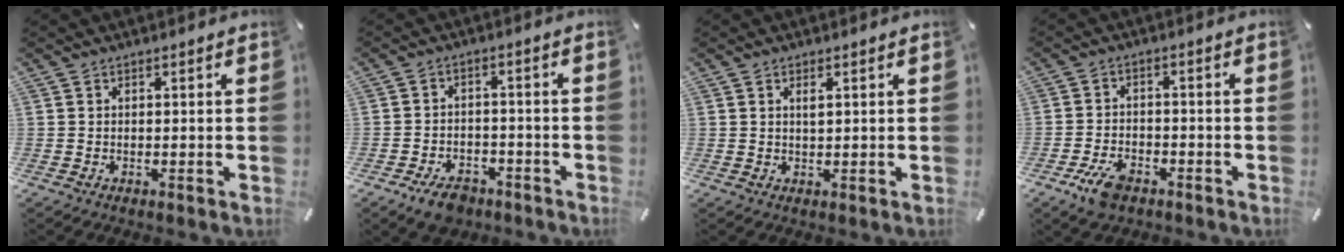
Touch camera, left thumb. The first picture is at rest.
{"total": 5.6, "force": [-4.0, 3.1, 2.3], "torque": [-0.036, 0.025, -0.072]}
{"total": 1.5, "force": [0.6, 0.5, 1.3], "torque": [-0.028, 0.002, 0.009]}
{"total": 6.6, "force": [-3.8, 3.5, 4.1], "torque": [-0.094, 0.013, -0.073]}